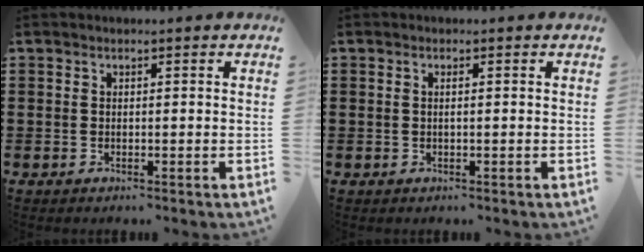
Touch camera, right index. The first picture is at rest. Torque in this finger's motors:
{"motor_torque": [-0.12, 0.12, 0.06, -0.01]}